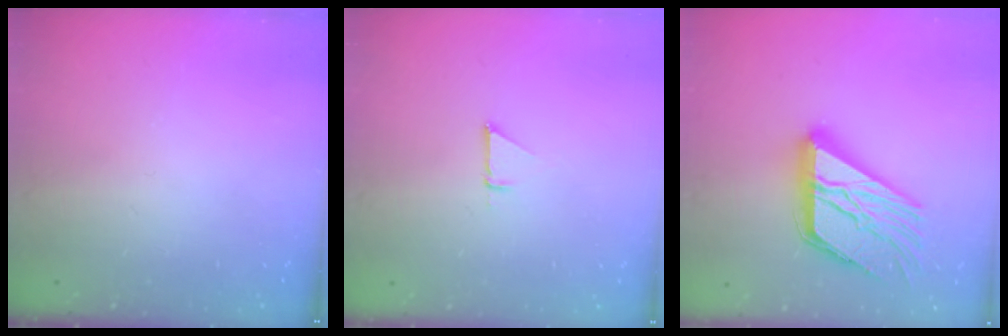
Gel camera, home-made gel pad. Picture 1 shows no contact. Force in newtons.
{"total": 2.5, "press": 2.5, "slide": 0.1}
{"total": 22.8, "press": 22.7, "slide": 2.2}